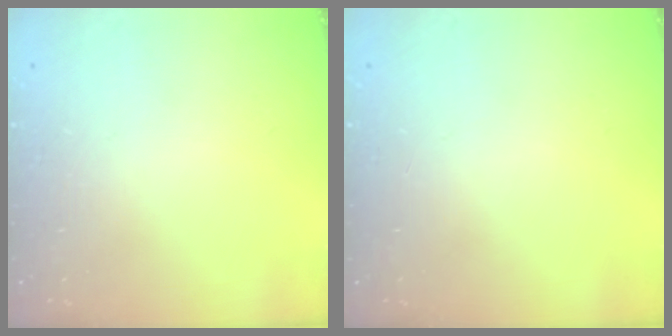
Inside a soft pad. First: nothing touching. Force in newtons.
{"total": 0.0}